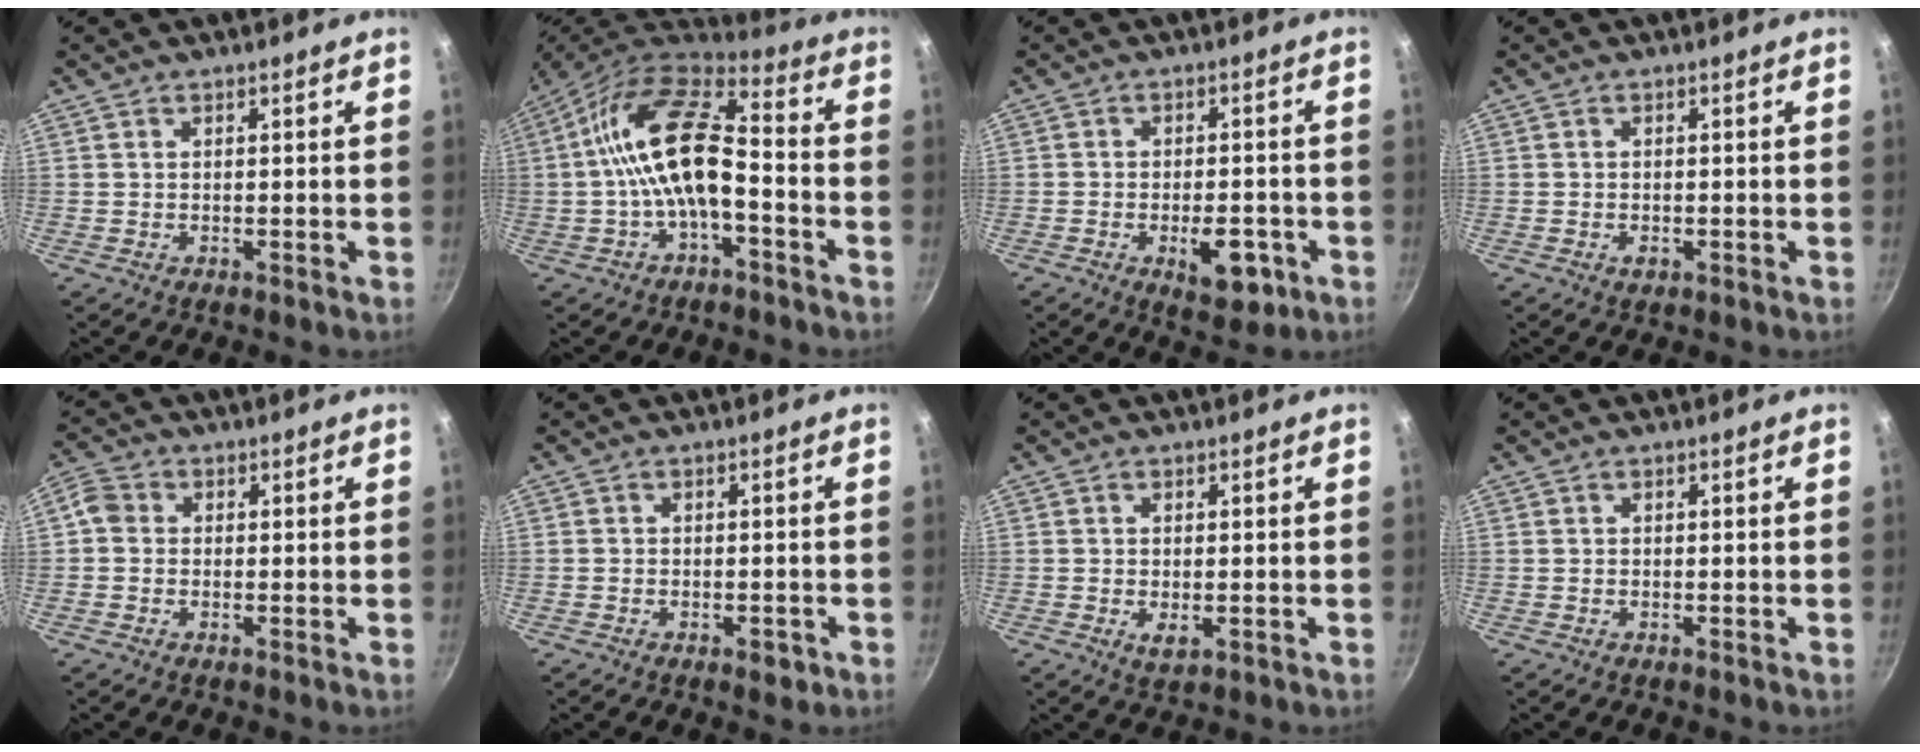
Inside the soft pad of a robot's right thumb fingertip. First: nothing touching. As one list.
[{"total": 15.3, "force": [-2.7, 6.9, 13.4], "torque": [-0.242, 0.050, -0.063]}, {"total": 8.2, "force": [-3.1, 4.2, 6.3], "torque": [-0.058, 0.013, -0.034]}, {"total": 1.4, "force": [-0.5, 0.9, 1.0], "torque": [-0.016, 0.000, -0.008]}, {"total": 3.7, "force": [-0.1, 3.3, 1.7], "torque": [-0.029, 0.008, -0.018]}, {"total": 2.4, "force": [-1.2, 1.3, 1.6], "torque": [-0.020, 0.010, -0.012]}, {"total": 2.5, "force": [-0.4, 1.2, 2.1], "torque": [-0.037, -0.009, -0.002]}, {"total": 0.0}]